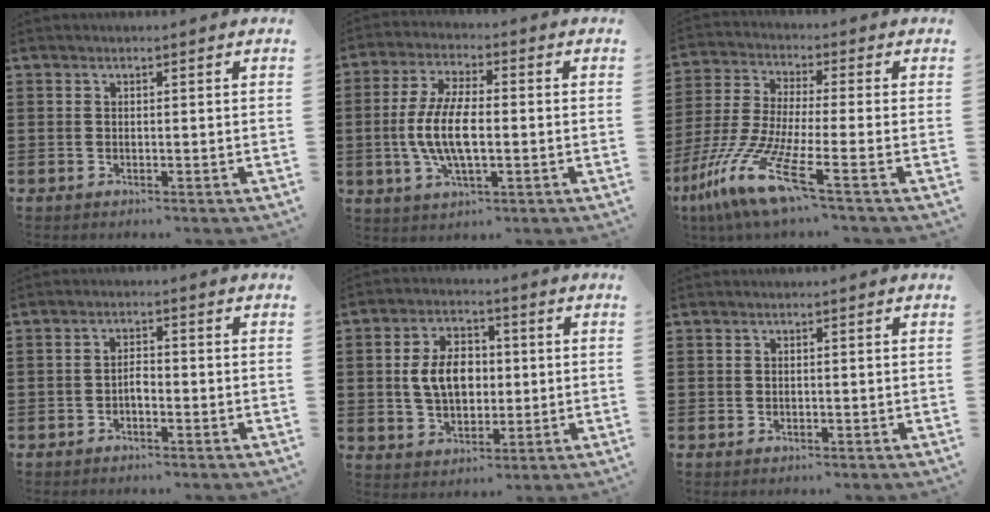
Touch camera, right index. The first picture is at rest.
{"total": 9.2, "force": [-1.2, 3.6, 8.4], "torque": [-0.187, -0.007, -0.029]}
{"total": 12.8, "force": [-7.9, 1.2, 10.0], "torque": [-0.240, -0.011, -0.158]}
{"total": 1.8, "force": [-0.9, 0.8, 1.3], "torque": [-0.027, 0.004, -0.019]}
{"total": 7.6, "force": [0.4, 5.1, 5.5], "torque": [-0.123, 0.010, 0.000]}
{"total": 0.5, "force": [0.0, 0.5, 0.0], "torque": [0.000, 0.003, -0.001]}